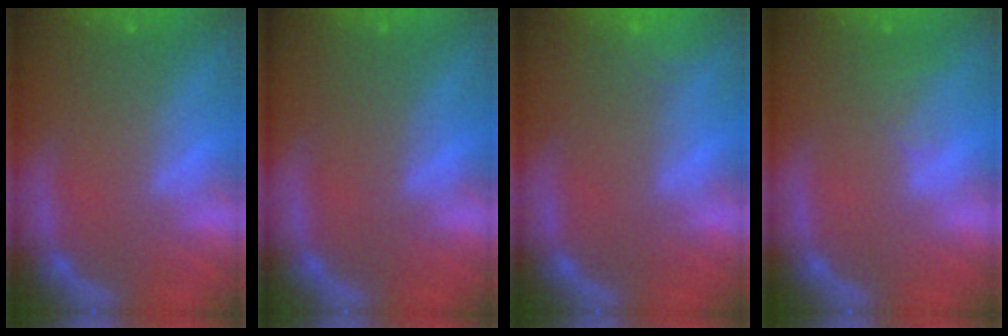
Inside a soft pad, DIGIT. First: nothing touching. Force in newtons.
{"total": 0.0}
{"total": 2.4}
{"total": 1.5}